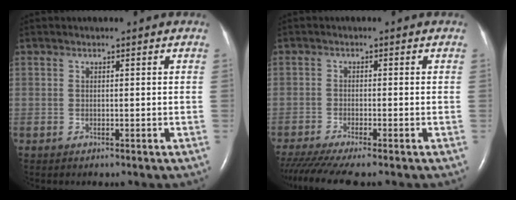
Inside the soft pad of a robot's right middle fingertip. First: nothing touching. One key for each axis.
{"total": 8.2, "fx": -6.9, "fy": -0.1, "fz": 4.4, "tx": -0.070, "ty": -0.022, "tz": -0.115}